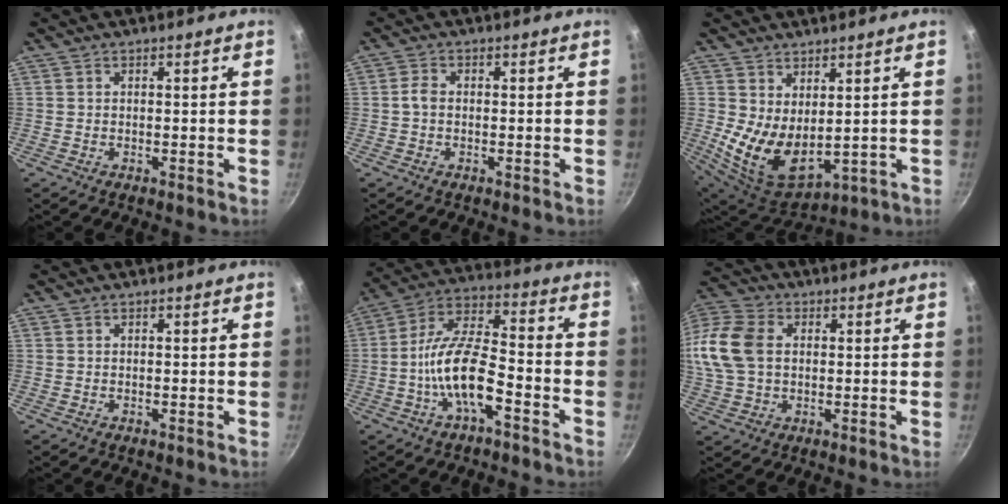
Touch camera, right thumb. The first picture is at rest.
{"total": 2.1, "force": [-0.3, 1.4, 1.5], "torque": [-0.031, 0.010, -0.008]}
{"total": 11.6, "force": [2.0, 6.7, 9.3], "torque": [-0.149, -0.042, 0.059]}
{"total": 0.0}
{"total": 13.3, "force": [-5.3, 5.1, 11.2], "torque": [-0.202, 0.045, -0.109]}
{"total": 18.2, "force": [2.3, 13.4, 12.1], "torque": [-0.276, 0.032, 0.033]}